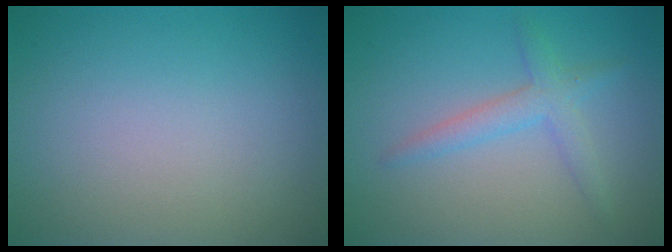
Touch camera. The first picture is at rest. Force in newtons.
{"total": 2.4, "press": 2.4, "slide": 0.3}